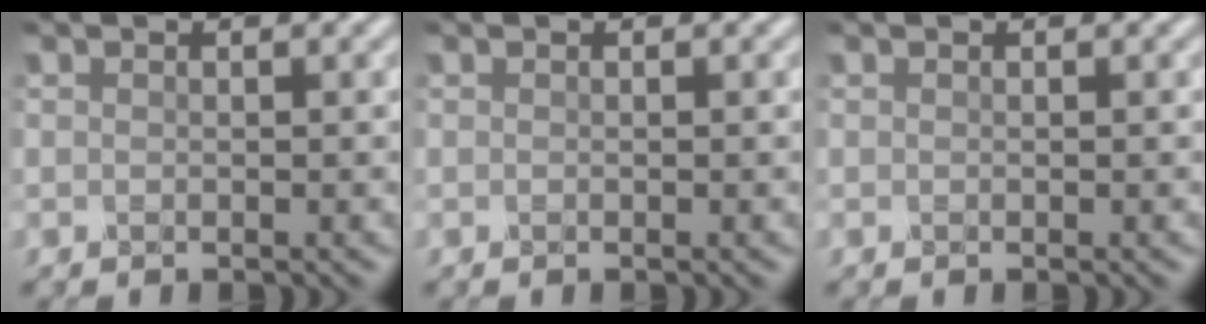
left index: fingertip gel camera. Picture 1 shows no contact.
{"total": 0.0}
{"total": 0.0}